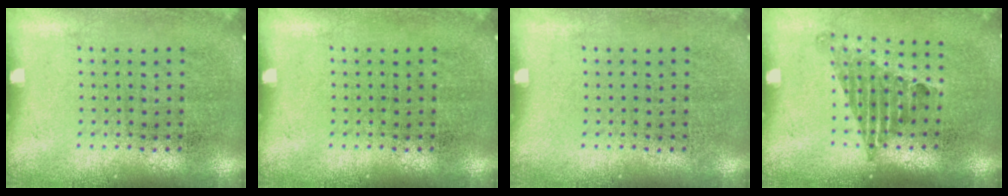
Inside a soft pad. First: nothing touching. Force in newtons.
{"total": 0.0}
{"total": 0.0}
{"total": 1.3, "press": 1.0, "slide": 0.9}